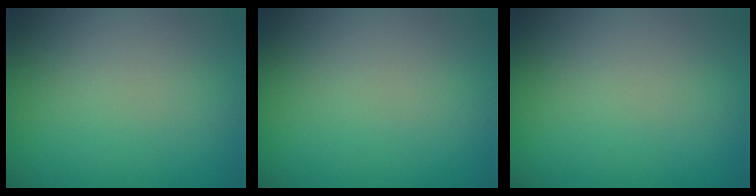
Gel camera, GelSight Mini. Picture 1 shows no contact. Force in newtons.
{"total": 0.0}
{"total": 0.0}